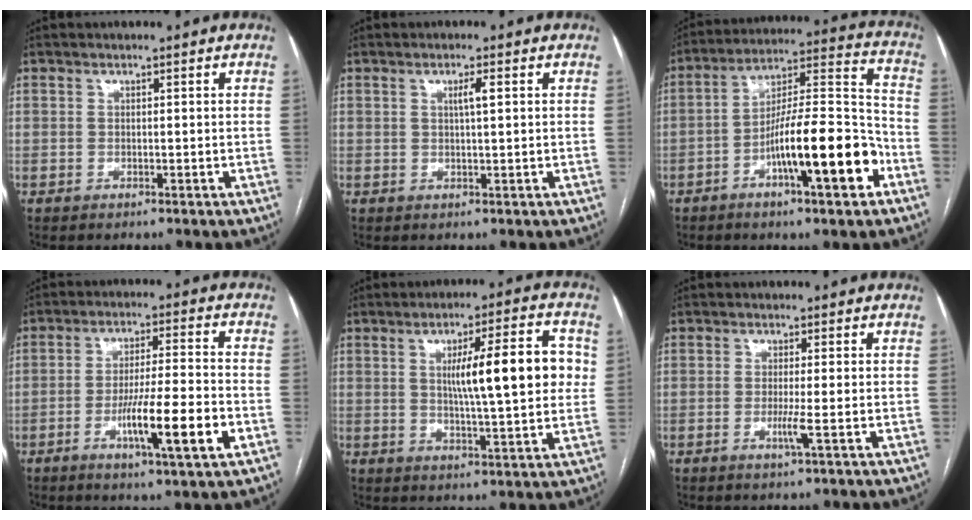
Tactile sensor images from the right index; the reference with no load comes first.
{"total": 2.1, "force": [0.6, 0.0, 2.0], "torque": [-0.037, 0.000, 0.010]}
{"total": 16.7, "force": [-6.8, 2.2, 15.1], "torque": [-0.246, 0.008, -0.107]}
{"total": 11.5, "force": [-4.0, 0.3, 10.8], "torque": [-0.182, -0.009, -0.066]}
{"total": 13.2, "force": [2.3, 1.5, 12.9], "torque": [-0.188, 0.015, 0.035]}
{"total": 2.5, "force": [-0.7, -0.6, 2.3], "torque": [-0.046, -0.006, -0.014]}